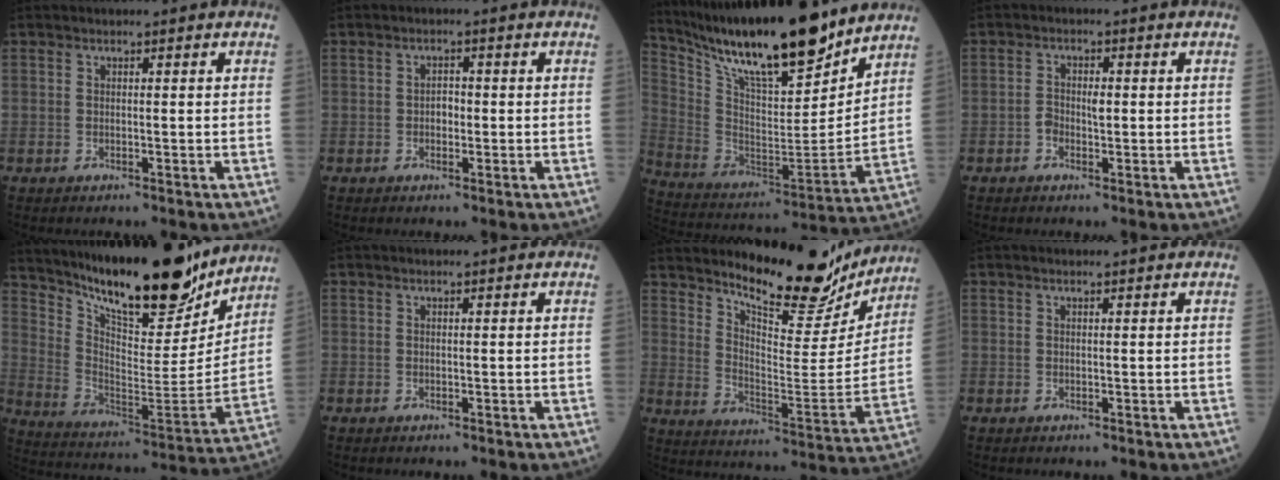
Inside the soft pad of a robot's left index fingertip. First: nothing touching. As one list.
[{"total": 1.7, "force": [-0.3, 1.1, 1.2], "torque": [-0.016, 0.005, -0.006]}, {"total": 22.8, "force": [18.7, 3.7, 12.5], "torque": [-0.230, -0.017, 0.325]}, {"total": 2.4, "force": [-0.3, 1.3, 2.0], "torque": [-0.037, 0.008, -0.006]}, {"total": 22.6, "force": [19.1, 4.8, 11.0], "torque": [-0.186, -0.034, 0.301]}, {"total": 0.0}, {"total": 17.5, "force": [15.5, 3.7, 7.1], "torque": [-0.108, -0.042, 0.225]}, {"total": 0.9, "force": [0.8, 0.0, 0.4], "torque": [-0.009, 0.009, 0.015]}]